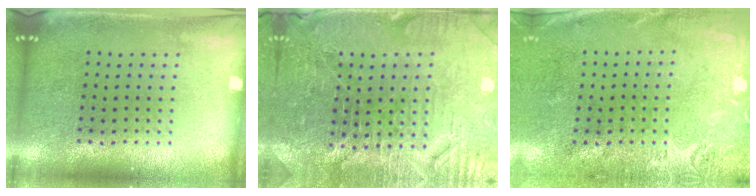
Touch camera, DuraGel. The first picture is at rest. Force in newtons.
{"total": 4.4, "press": 4.2, "slide": 1.3}
{"total": 2.8, "press": 2.3, "slide": 1.6}